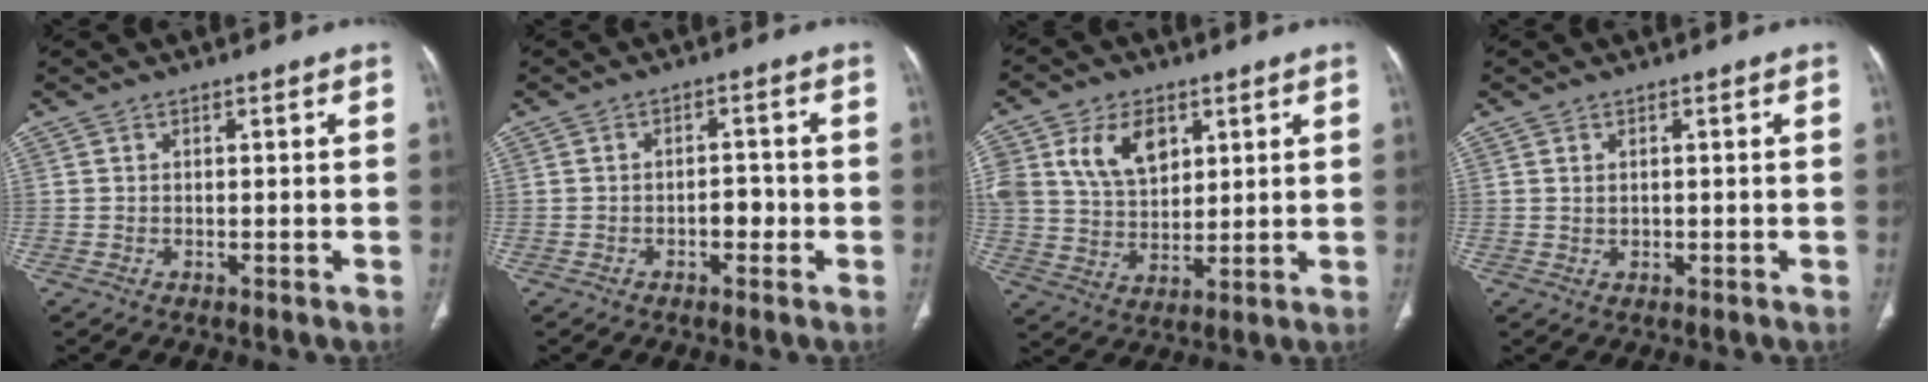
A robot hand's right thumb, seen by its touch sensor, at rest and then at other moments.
{"total": 3.0, "force": [-1.1, 1.8, 2.1], "torque": [-0.017, 0.013, -0.019]}
{"total": 12.8, "force": [5.2, 8.6, 7.9], "torque": [-0.121, -0.014, 0.109]}
{"total": 1.0, "force": [0.3, 0.8, 0.6], "torque": [-0.011, -0.002, 0.010]}